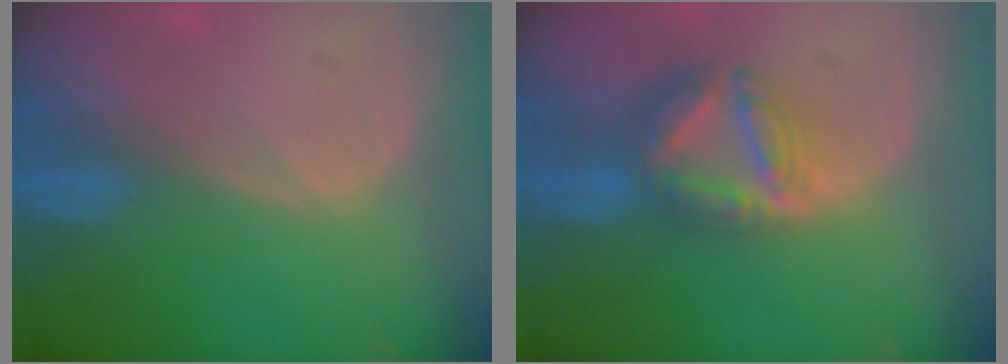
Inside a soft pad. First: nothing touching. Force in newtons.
{"total": 8.1, "press": 6.9, "slide": 4.1}